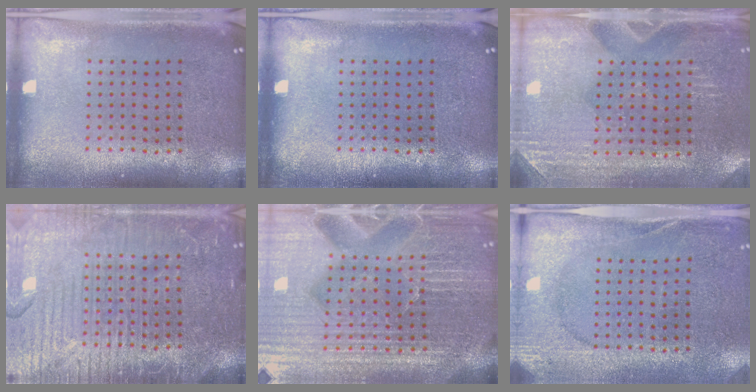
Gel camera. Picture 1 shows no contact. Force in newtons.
{"total": 0.0}
{"total": 3.0, "press": 2.9, "slide": 0.6}
{"total": 7.2, "press": 7.1, "slide": 0.9}
{"total": 6.4, "press": 5.7, "slide": 2.9}
{"total": 2.6, "press": 2.5, "slide": 0.6}